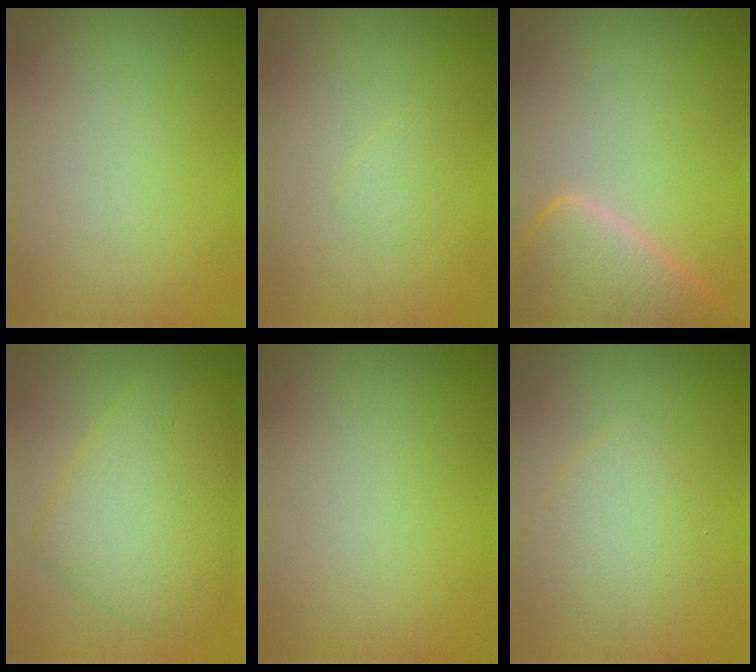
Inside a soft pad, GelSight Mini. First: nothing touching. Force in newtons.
{"total": 0.9, "press": 0.9, "slide": 0.1}
{"total": 7.4, "press": 7.4, "slide": 0.6}
{"total": 7.2, "press": 7.2, "slide": 0.2}
{"total": 0.0}
{"total": 2.9, "press": 2.9, "slide": 0.2}